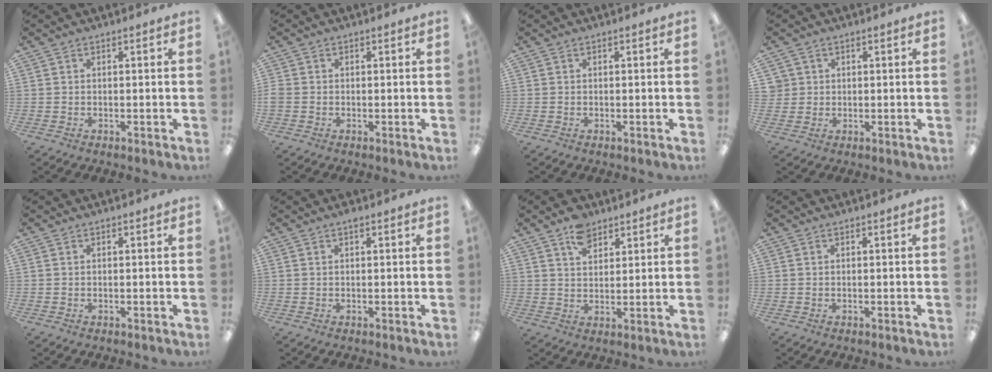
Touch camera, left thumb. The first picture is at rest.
{"total": 1.3, "force": [-0.3, 1.2, 0.5], "torque": [-0.007, 0.004, -0.006]}
{"total": 0.0}
{"total": 2.7, "force": [0.8, 2.5, 0.0], "torque": [-0.008, 0.005, 0.015]}
{"total": 0.0}
{"total": 0.9, "force": [0.6, 0.2, 0.6], "torque": [-0.015, 0.003, 0.010]}
{"total": 6.3, "force": [4.4, 3.7, 2.7], "torque": [-0.044, -0.014, 0.079]}
{"total": 0.0}